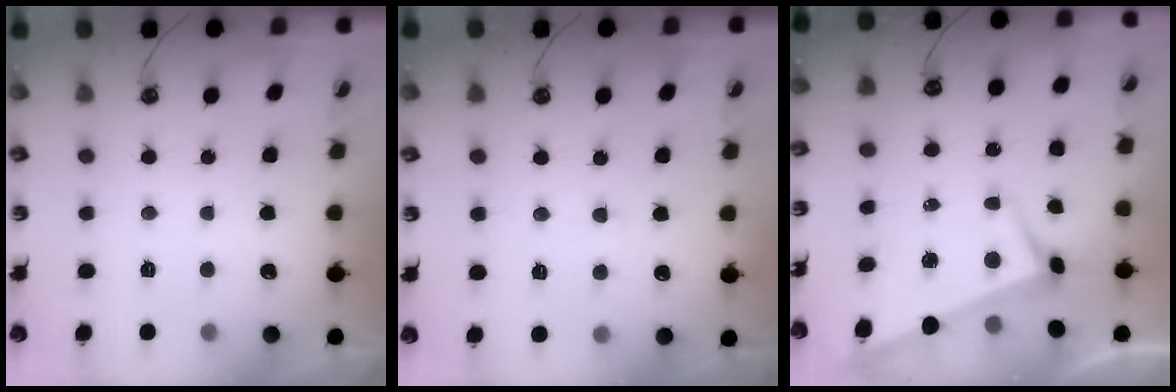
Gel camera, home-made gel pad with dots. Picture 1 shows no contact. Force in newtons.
{"total": 2.6, "press": 2.6, "slide": 0.7}
{"total": 2.9, "press": 2.8, "slide": 0.9}